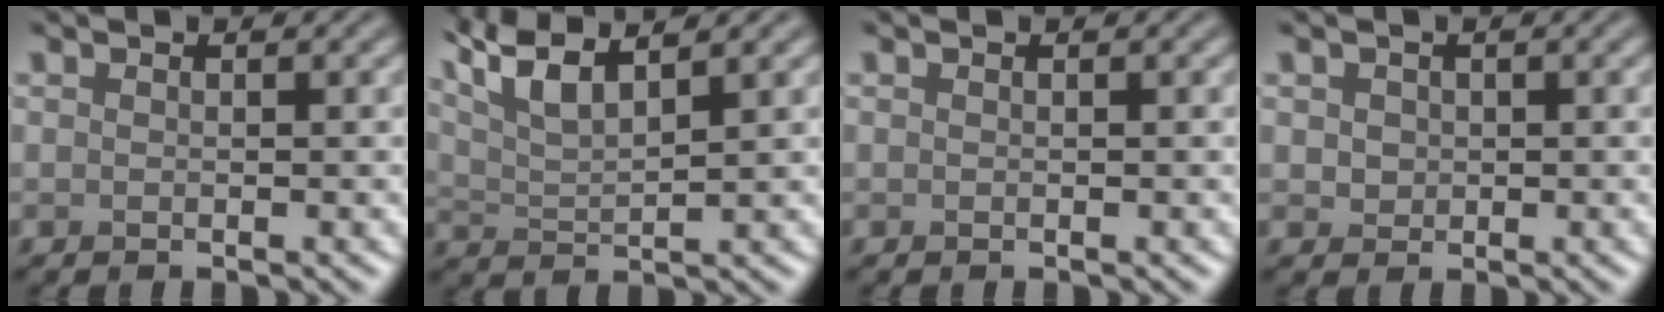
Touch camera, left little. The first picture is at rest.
{"total": 7.1, "force": [4.9, 2.0, 4.6], "torque": [-0.086, 0.031, 0.068]}
{"total": 0.0}
{"total": 1.4, "force": [0.3, 1.2, 0.5], "torque": [-0.006, -0.003, 0.008]}